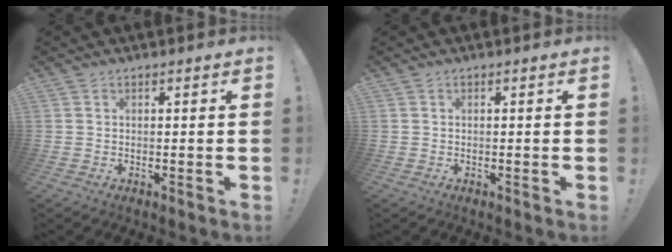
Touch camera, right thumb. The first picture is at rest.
{"total": 0.0}